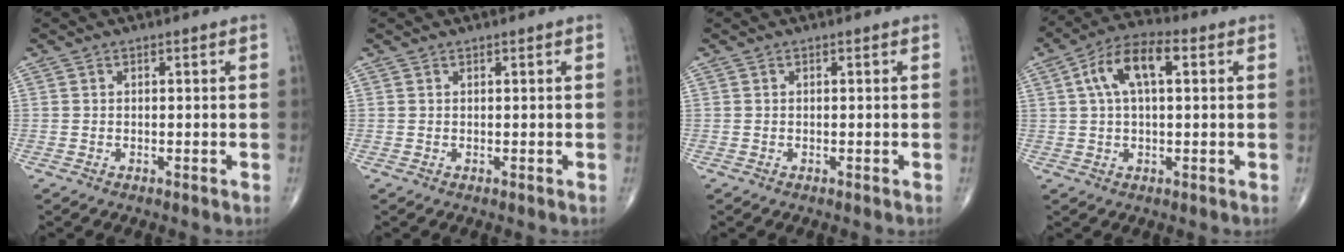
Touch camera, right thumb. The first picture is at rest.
{"total": 0.0}
{"total": 0.0}
{"total": 10.1, "force": [2.7, 4.5, 8.6], "torque": [-0.164, 0.026, 0.042]}